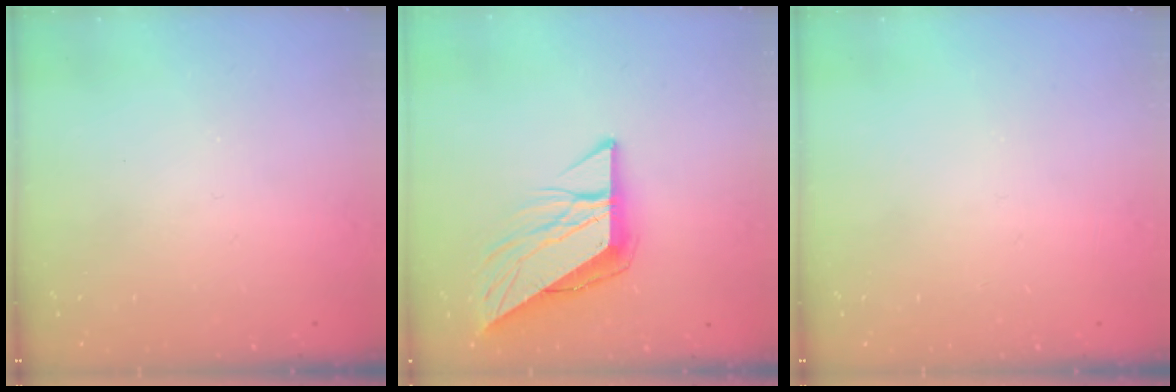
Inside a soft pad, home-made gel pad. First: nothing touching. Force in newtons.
{"total": 10.2, "press": 10.1, "slide": 1.3}
{"total": 0.0}